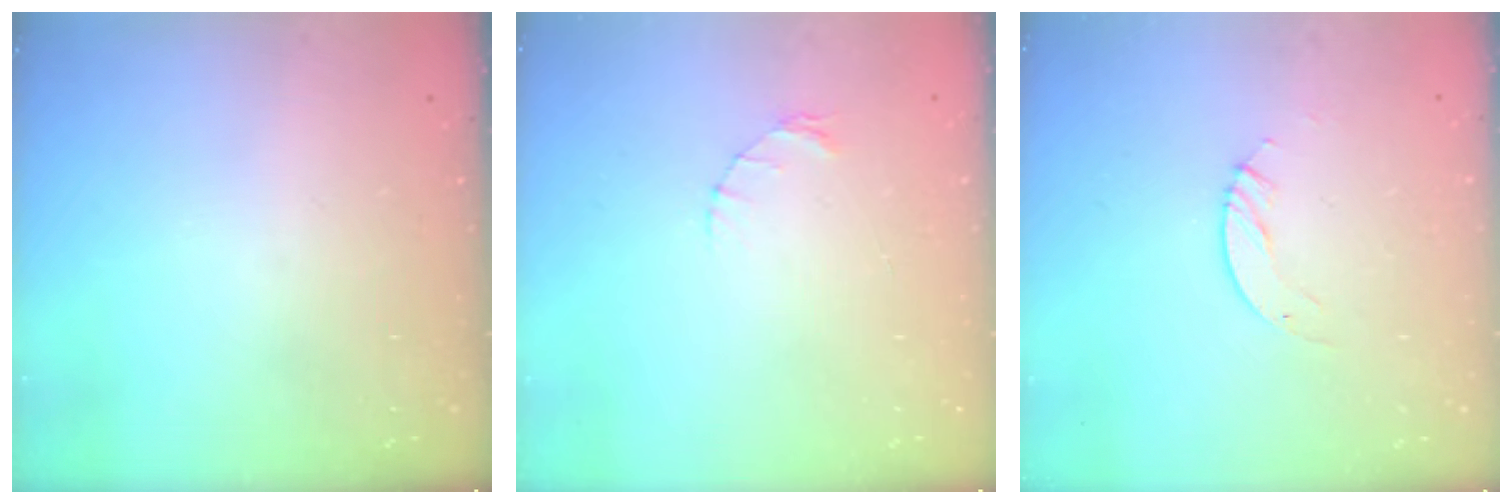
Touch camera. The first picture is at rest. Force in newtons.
{"total": 2.0, "press": 2.0, "slide": 0.4}
{"total": 3.3, "press": 3.3, "slide": 0.3}